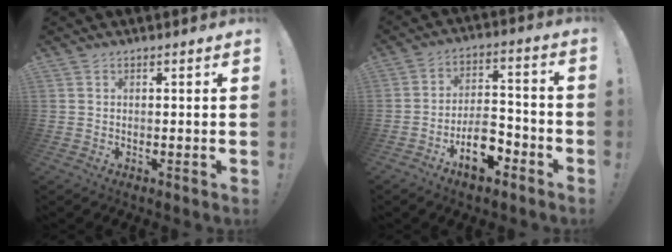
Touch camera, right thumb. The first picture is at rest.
{"total": 12.2, "force": [-7.2, 6.4, 7.6], "torque": [-0.113, 0.065, -0.117]}